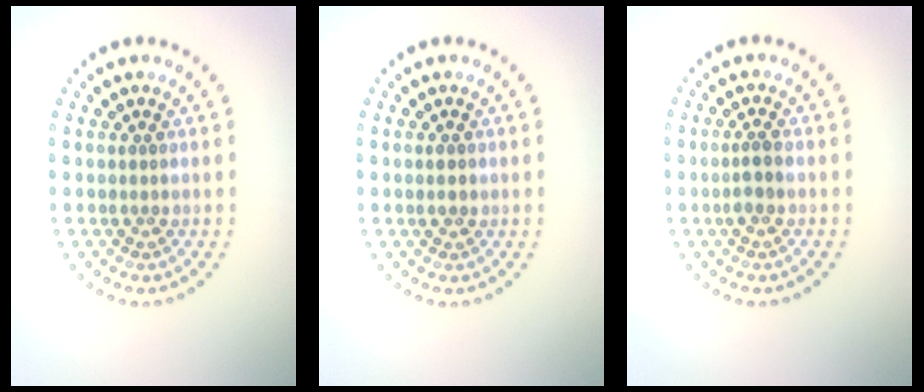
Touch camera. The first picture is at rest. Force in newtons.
{"total": 1.4, "press": 1.4, "slide": 0.1}
{"total": 1.6, "press": 1.4, "slide": 0.8}